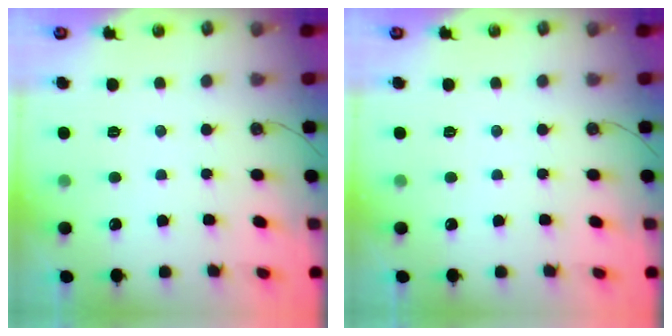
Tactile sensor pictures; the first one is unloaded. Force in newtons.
{"total": 0.0}